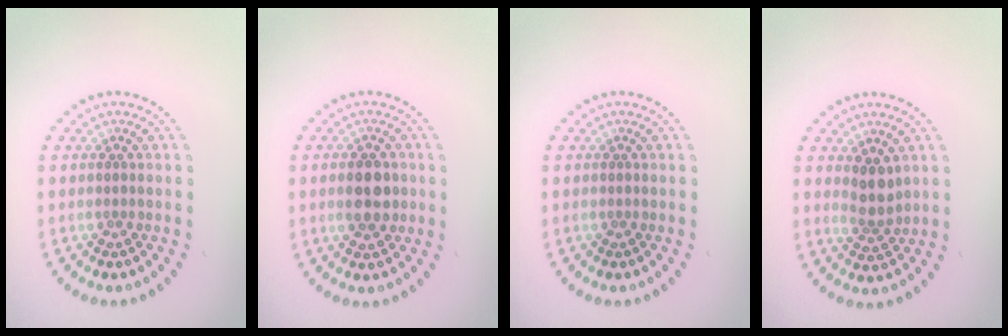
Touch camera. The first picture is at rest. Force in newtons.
{"total": 3.6, "press": 3.6, "slide": 0.1}
{"total": 0.0}
{"total": 2.4, "press": 2.0, "slide": 1.3}